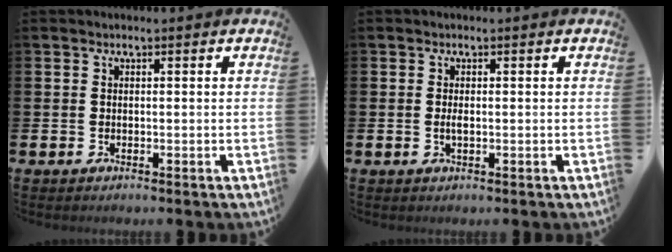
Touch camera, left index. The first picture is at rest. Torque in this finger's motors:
{"motor_torque": [0.38, 0.14, -0.01, 0.07]}